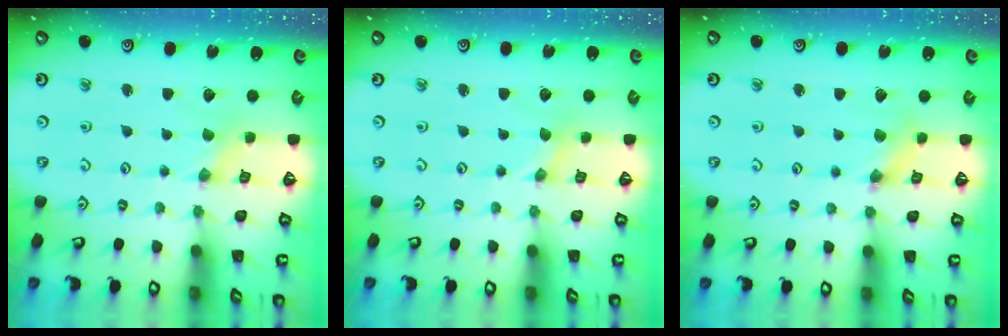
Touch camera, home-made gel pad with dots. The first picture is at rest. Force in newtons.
{"total": 0.0}
{"total": 2.1, "press": 2.1, "slide": 0.2}